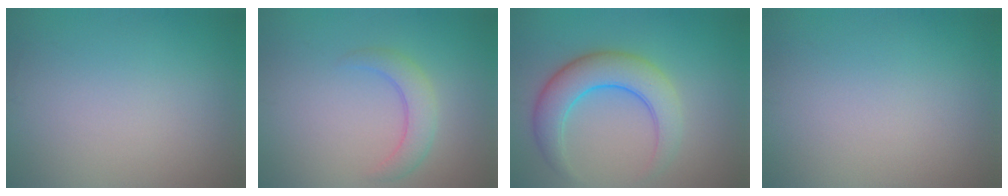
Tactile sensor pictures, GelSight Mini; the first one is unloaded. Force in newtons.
{"total": 2.4, "press": 2.4, "slide": 0.1}
{"total": 5.5, "press": 5.5, "slide": 0.2}
{"total": 0.0}